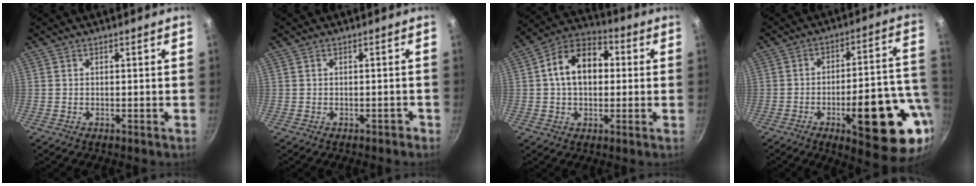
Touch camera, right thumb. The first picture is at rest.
{"total": 0.9, "force": [-0.6, 0.6, 0.4], "torque": [0.006, 0.018, 0.004]}
{"total": 13.2, "force": [1.5, 9.1, 9.5], "torque": [-0.121, 0.029, 0.006]}
{"total": 22.0, "force": [-7.3, 7.1, 19.5], "torque": [-0.225, 0.024, -0.097]}